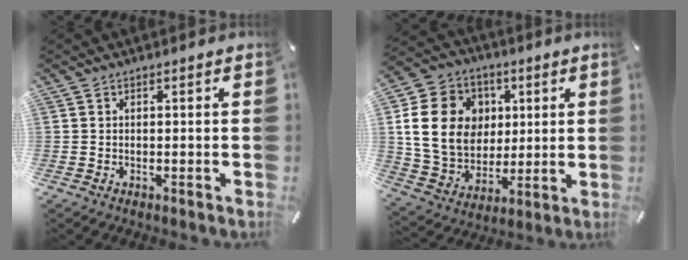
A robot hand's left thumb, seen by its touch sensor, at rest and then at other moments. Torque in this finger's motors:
{"motor_torque": [0.94, 0.86, 0.58, -0.14, 0.55]}